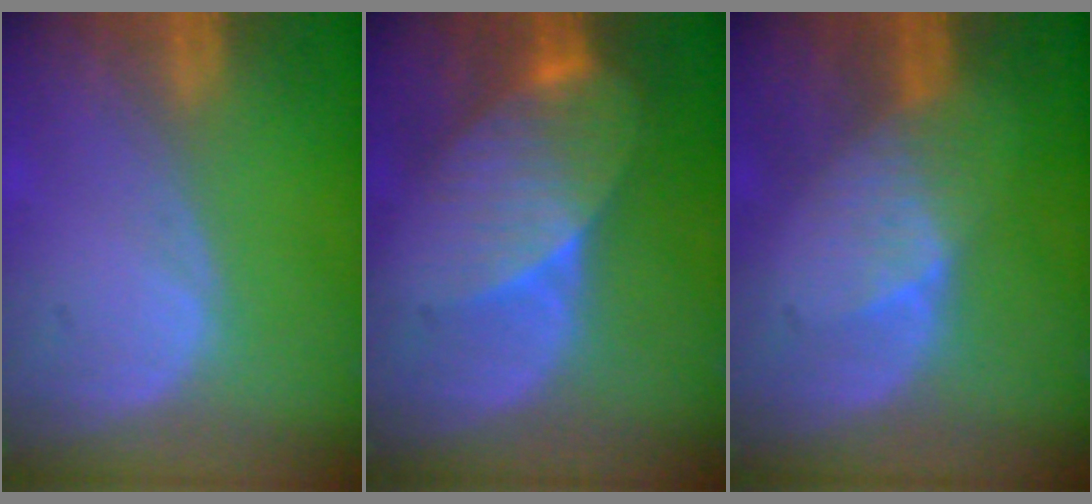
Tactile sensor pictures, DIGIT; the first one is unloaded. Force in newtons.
{"total": 8.3, "press": 7.3, "slide": 3.9}
{"total": 3.1, "press": 3.1, "slide": 0.3}